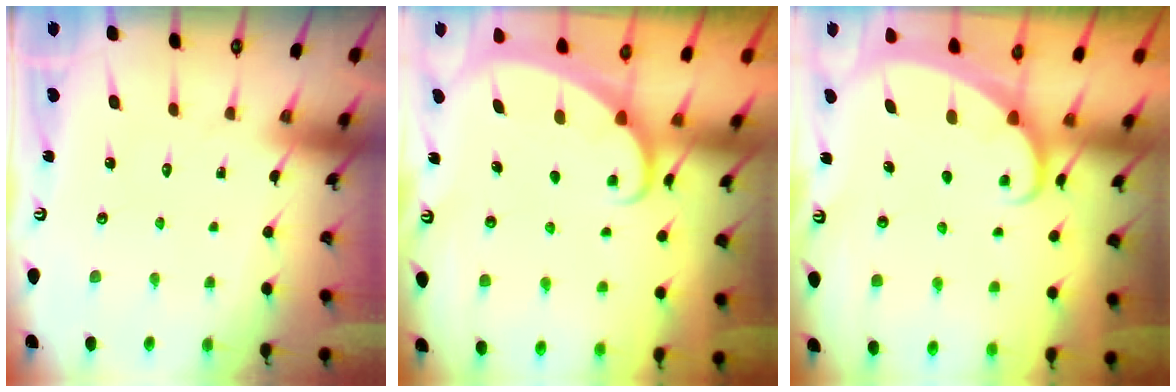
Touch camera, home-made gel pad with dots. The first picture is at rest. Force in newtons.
{"total": 1.6, "press": 1.6, "slide": 0.1}
{"total": 1.5, "press": 1.5, "slide": 0.1}